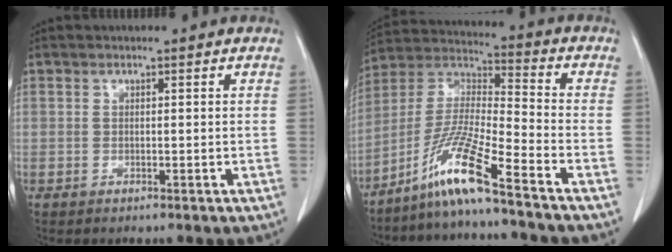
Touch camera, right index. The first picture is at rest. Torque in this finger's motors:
{"motor_torque": [1.08, -1.06, 0.36, 0.08]}